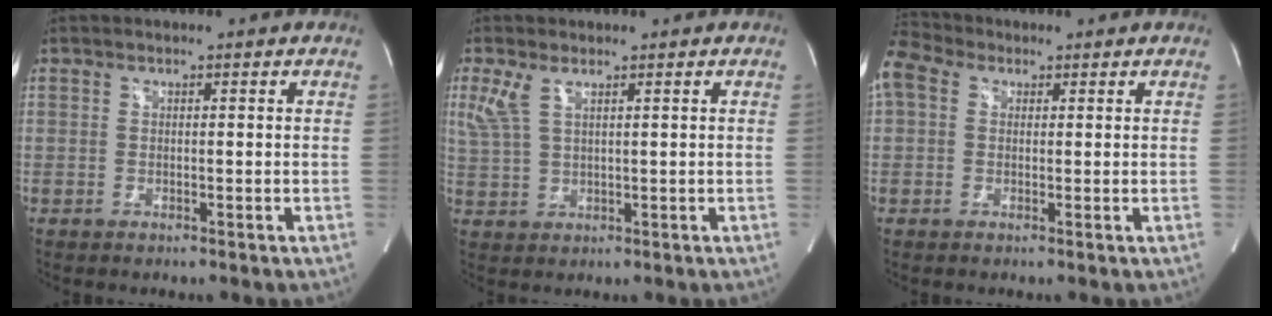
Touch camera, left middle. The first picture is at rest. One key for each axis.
{"total": 3.7, "fx": 2.1, "fy": 1.2, "fz": 2.8, "tx": -0.080, "ty": 0.011, "tz": 0.056}
{"total": 6.9, "fx": 3.0, "fy": 4.8, "fz": 3.8, "tx": -0.107, "ty": 0.046, "tz": 0.060}